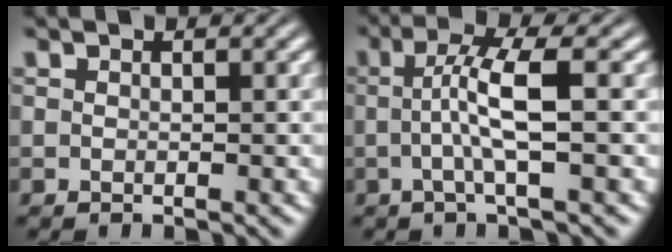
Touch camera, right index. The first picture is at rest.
{"total": 4.3, "force": [0.5, 0.2, 4.3], "torque": [-0.076, 0.003, 0.008]}